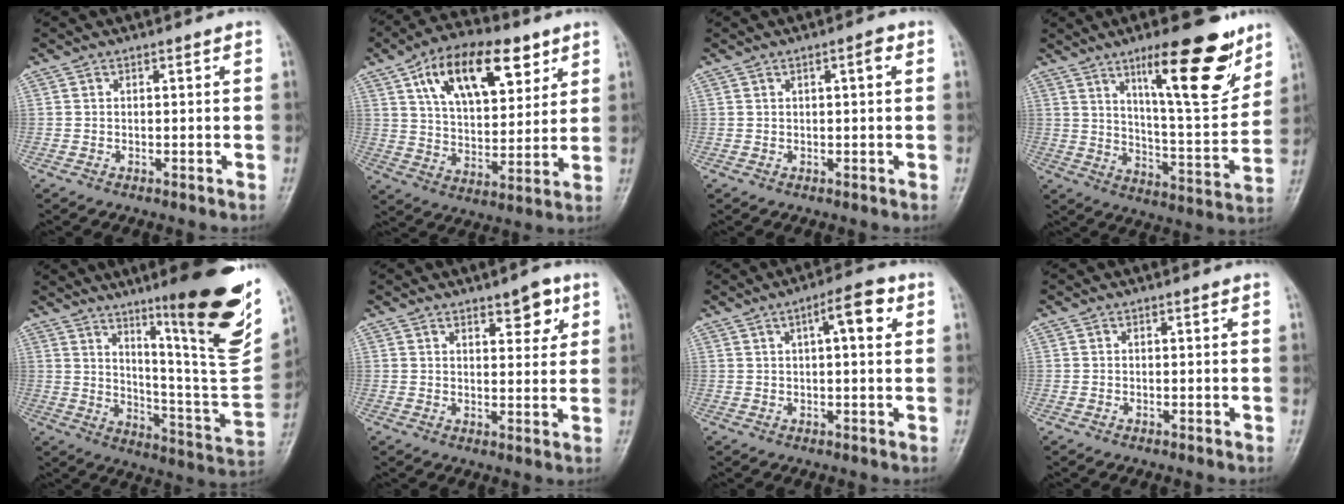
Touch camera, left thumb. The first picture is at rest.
{"total": 18.4, "force": [9.0, 9.3, 13.1], "torque": [-0.171, -0.026, 0.154]}
{"total": 2.1, "force": [0.7, 0.5, 2.0], "torque": [-0.032, 0.004, 0.010]}
{"total": 19.0, "force": [11.5, 4.7, 14.5], "torque": [-0.178, -0.069, 0.184]}
{"total": 25.1, "force": [14.0, 3.3, 20.6], "torque": [-0.259, -0.075, 0.220]}
{"total": 5.6, "force": [3.2, 2.4, 4.0], "torque": [-0.033, -0.017, 0.041]}
{"total": 6.8, "force": [2.4, 2.0, 6.0], "torque": [-0.083, 0.011, 0.031]}
{"total": 0.0}